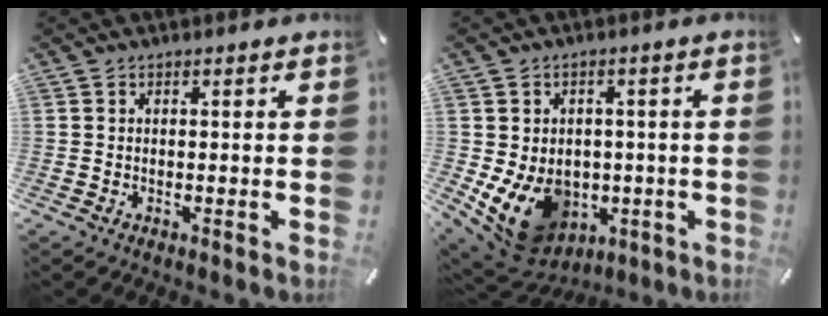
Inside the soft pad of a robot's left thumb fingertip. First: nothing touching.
{"total": 11.3, "force": [-2.7, 9.4, 5.7], "torque": [-0.122, -0.003, -0.042]}